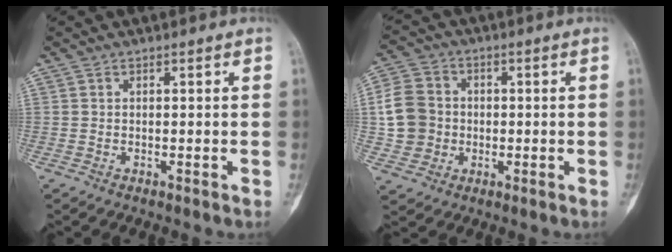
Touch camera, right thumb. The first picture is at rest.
{"total": 9.2, "force": [-0.4, 8.3, 3.9], "torque": [-0.056, 0.016, -0.013]}